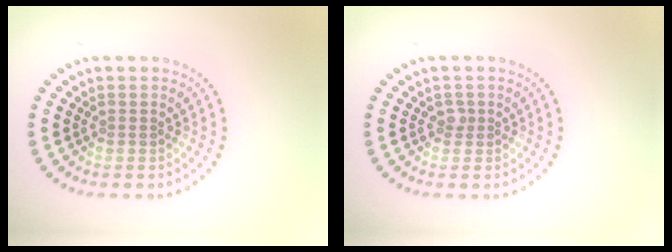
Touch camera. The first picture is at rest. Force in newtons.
{"total": 0.8, "press": 0.6, "slide": 0.6}